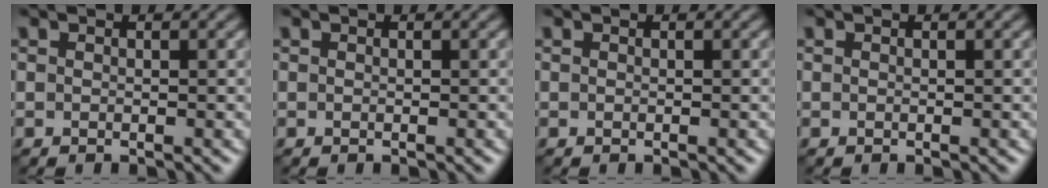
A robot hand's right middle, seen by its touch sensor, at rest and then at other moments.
{"total": 0.0}
{"total": 0.0}
{"total": 0.0}